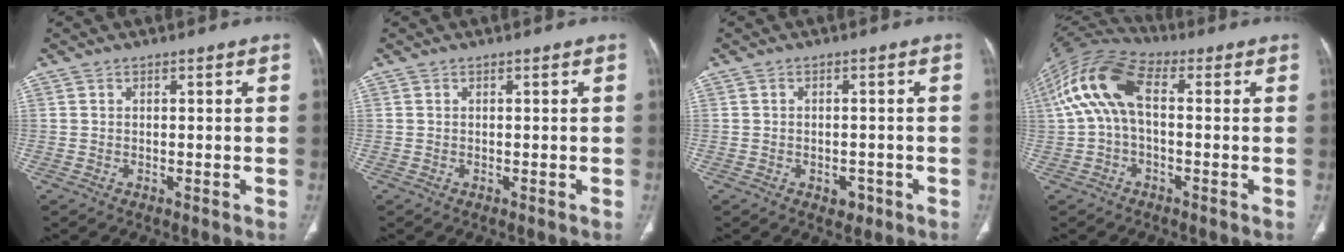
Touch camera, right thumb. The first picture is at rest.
{"total": 0.0}
{"total": 2.6, "force": [-1.2, 1.9, 1.3], "torque": [-0.005, 0.005, -0.012]}
{"total": 13.4, "force": [1.2, 7.3, 11.2], "torque": [-0.230, 0.041, 0.013]}